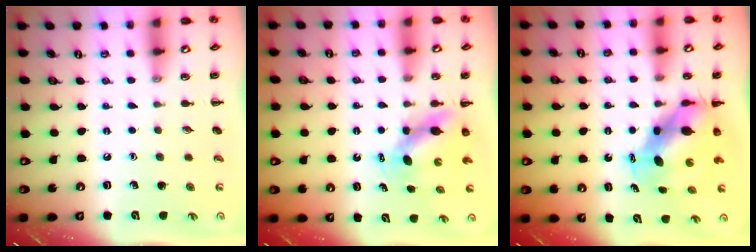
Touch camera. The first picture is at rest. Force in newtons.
{"total": 6.9, "press": 6.9, "slide": 0.4}
{"total": 7.6, "press": 7.4, "slide": 1.8}